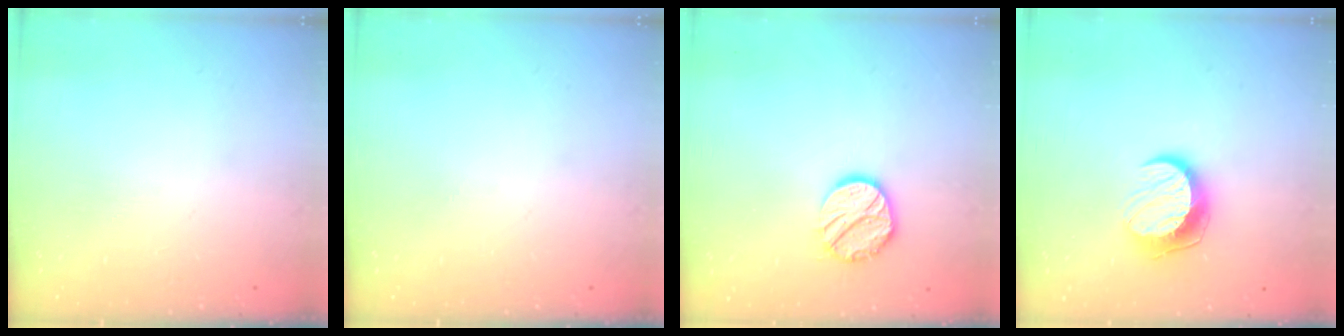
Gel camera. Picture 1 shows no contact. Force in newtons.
{"total": 0.0}
{"total": 11.7, "press": 11.6, "slide": 0.4}
{"total": 10.5, "press": 10.5, "slide": 0.4}